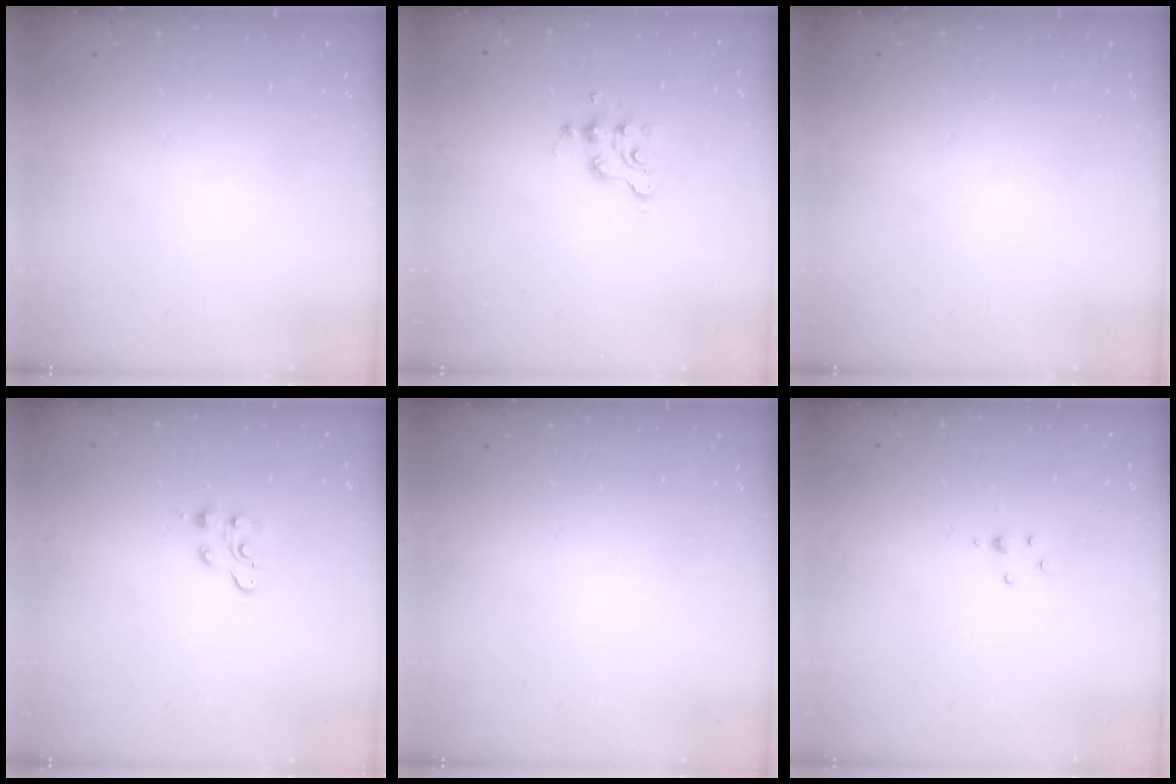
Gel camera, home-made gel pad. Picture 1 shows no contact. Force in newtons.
{"total": 2.7, "press": 2.7, "slide": 0.4}
{"total": 0.0}
{"total": 3.9, "press": 3.8, "slide": 0.5}
{"total": 0.0}
{"total": 2.8, "press": 2.4, "slide": 1.5}